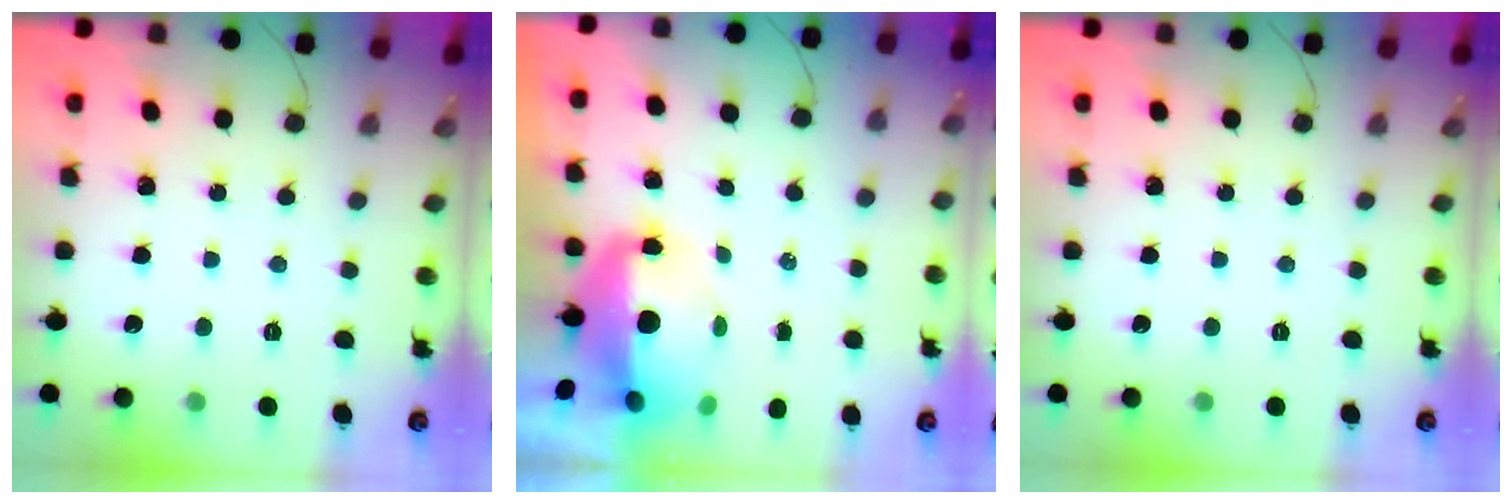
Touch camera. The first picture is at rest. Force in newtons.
{"total": 13.4, "press": 9.2, "slide": 9.8}
{"total": 0.0}